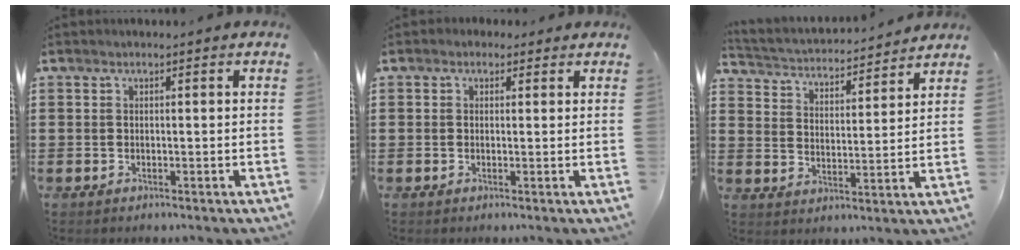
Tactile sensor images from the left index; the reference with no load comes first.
{"total": 1.2, "force": [0.6, 1.0, 0.4], "torque": [-0.011, 0.008, 0.011]}
{"total": 3.1, "force": [3.1, 0.2, 0.1], "torque": [-0.023, -0.029, 0.046]}